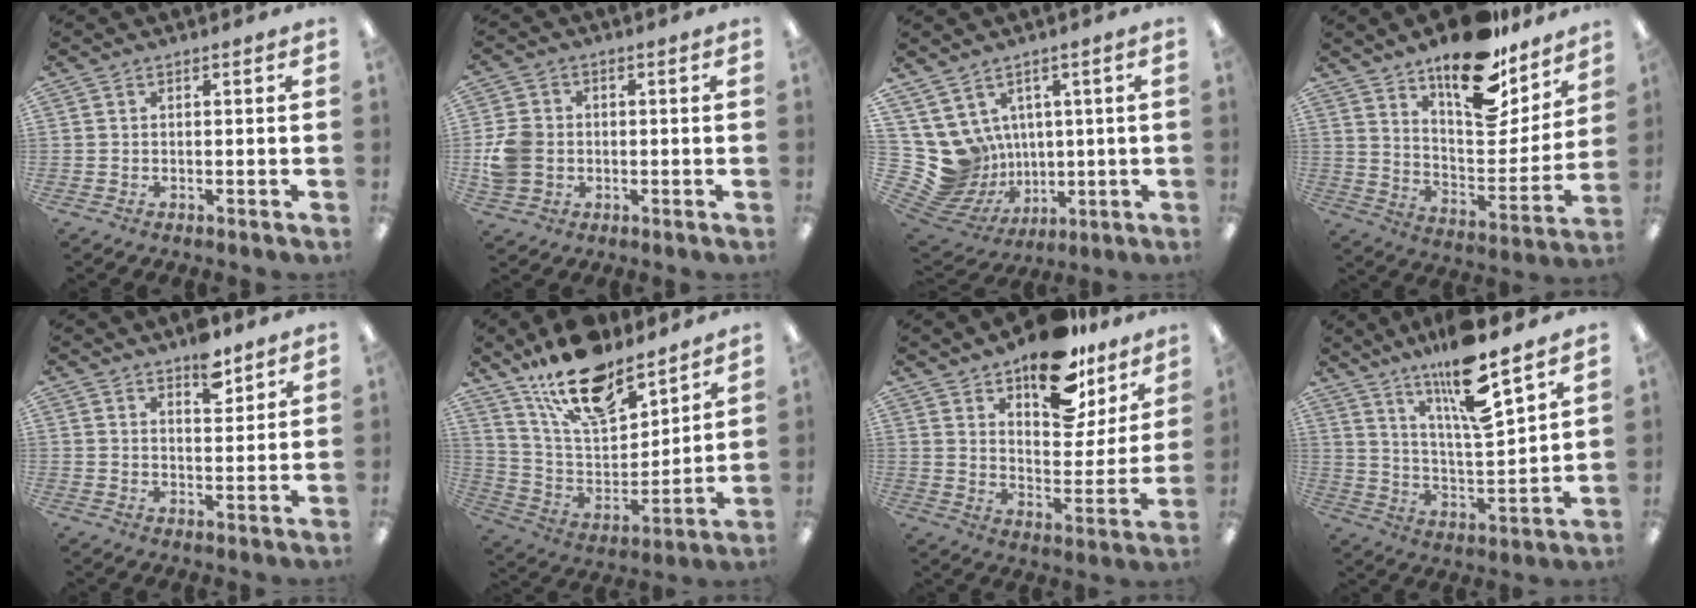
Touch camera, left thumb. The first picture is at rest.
{"total": 7.7, "force": [-0.5, 6.8, 3.5], "torque": [-0.066, 0.015, -0.004]}
{"total": 11.6, "force": [1.5, 11.1, 2.8], "torque": [-0.113, -0.038, 0.045]}
{"total": 20.8, "force": [15.2, 8.8, 11.3], "torque": [-0.151, -0.110, 0.259]}
{"total": 7.1, "force": [5.1, 3.2, 3.6], "torque": [-0.035, -0.030, 0.085]}
{"total": 20.0, "force": [14.9, 8.5, 10.2], "torque": [-0.188, -0.083, 0.263]}
{"total": 17.2, "force": [13.0, 7.7, 8.2], "torque": [-0.109, -0.086, 0.224]}
{"total": 14.8, "force": [11.2, 2.5, 9.3], "torque": [-0.163, -0.072, 0.185]}